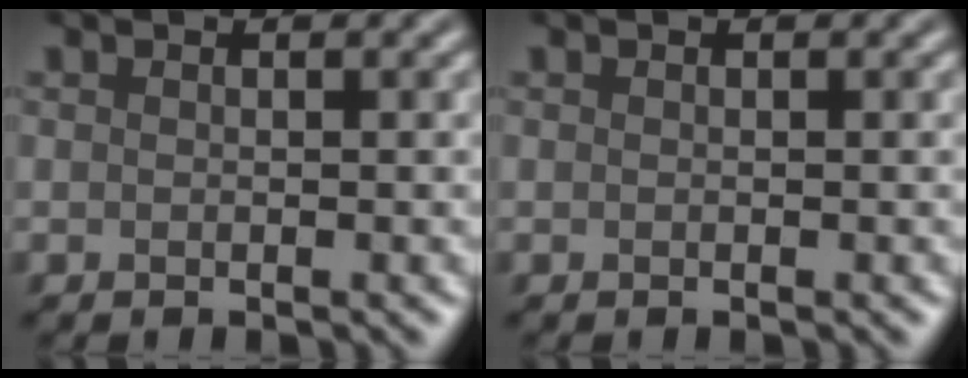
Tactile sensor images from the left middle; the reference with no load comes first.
{"total": 0.0}